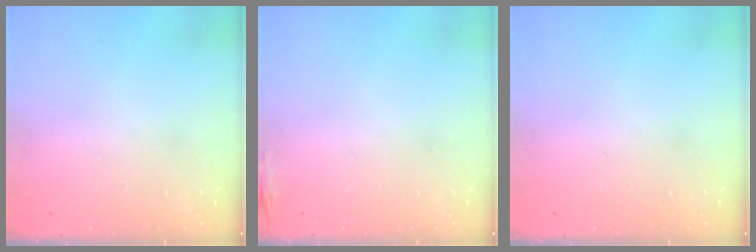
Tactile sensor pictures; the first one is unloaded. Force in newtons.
{"total": 6.3, "press": 5.9, "slide": 2.1}
{"total": 1.0, "press": 0.0, "slide": 1.0}